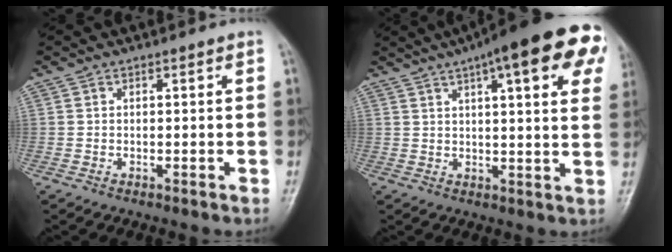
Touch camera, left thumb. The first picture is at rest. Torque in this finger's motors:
{"motor_torque": [1.12, 0.61, 2.11, -0.66, 0.36]}